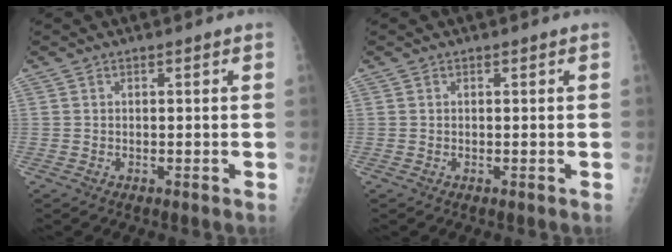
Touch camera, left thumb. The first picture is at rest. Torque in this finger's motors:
{"motor_torque": [-0.07, 0.15, -0.04, -0.14, 0.00]}